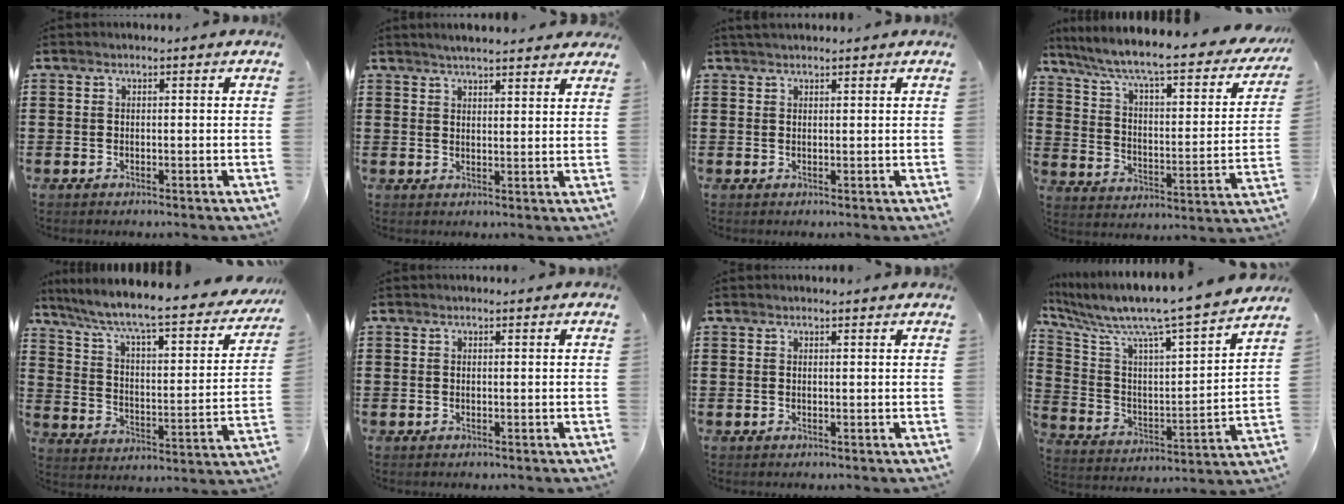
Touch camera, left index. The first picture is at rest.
{"total": 3.5, "force": [3.3, 0.1, 0.9], "torque": [-0.027, -0.005, 0.060]}
{"total": 1.3, "force": [1.2, 0.2, 0.4], "torque": [-0.010, 0.002, 0.023]}
{"total": 7.5, "force": [5.9, 0.5, 4.7], "torque": [-0.114, -0.050, 0.091]}
{"total": 7.1, "force": [5.6, 0.5, 4.4], "torque": [-0.108, -0.052, 0.084]}
{"total": 0.0}
{"total": 0.7, "force": [0.7, 0.0, 0.2], "torque": [-0.006, -0.001, 0.015]}
{"total": 8.8, "force": [7.6, -0.3, 4.4], "torque": [-0.119, -0.072, 0.117]}